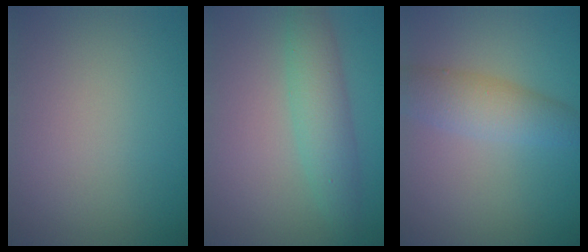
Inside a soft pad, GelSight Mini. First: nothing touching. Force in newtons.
{"total": 3.8, "press": 3.8, "slide": 0.1}
{"total": 3.9, "press": 3.9, "slide": 0.0}